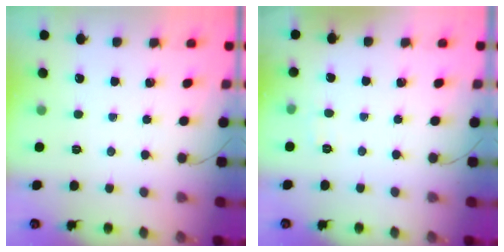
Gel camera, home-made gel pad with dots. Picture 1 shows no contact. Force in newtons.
{"total": 2.6, "press": 2.3, "slide": 1.2}